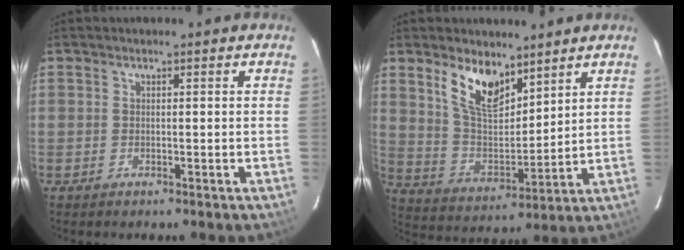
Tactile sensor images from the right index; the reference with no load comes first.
{"total": 11.4, "force": [7.5, 5.1, 7.0], "torque": [-0.133, 0.002, 0.150]}